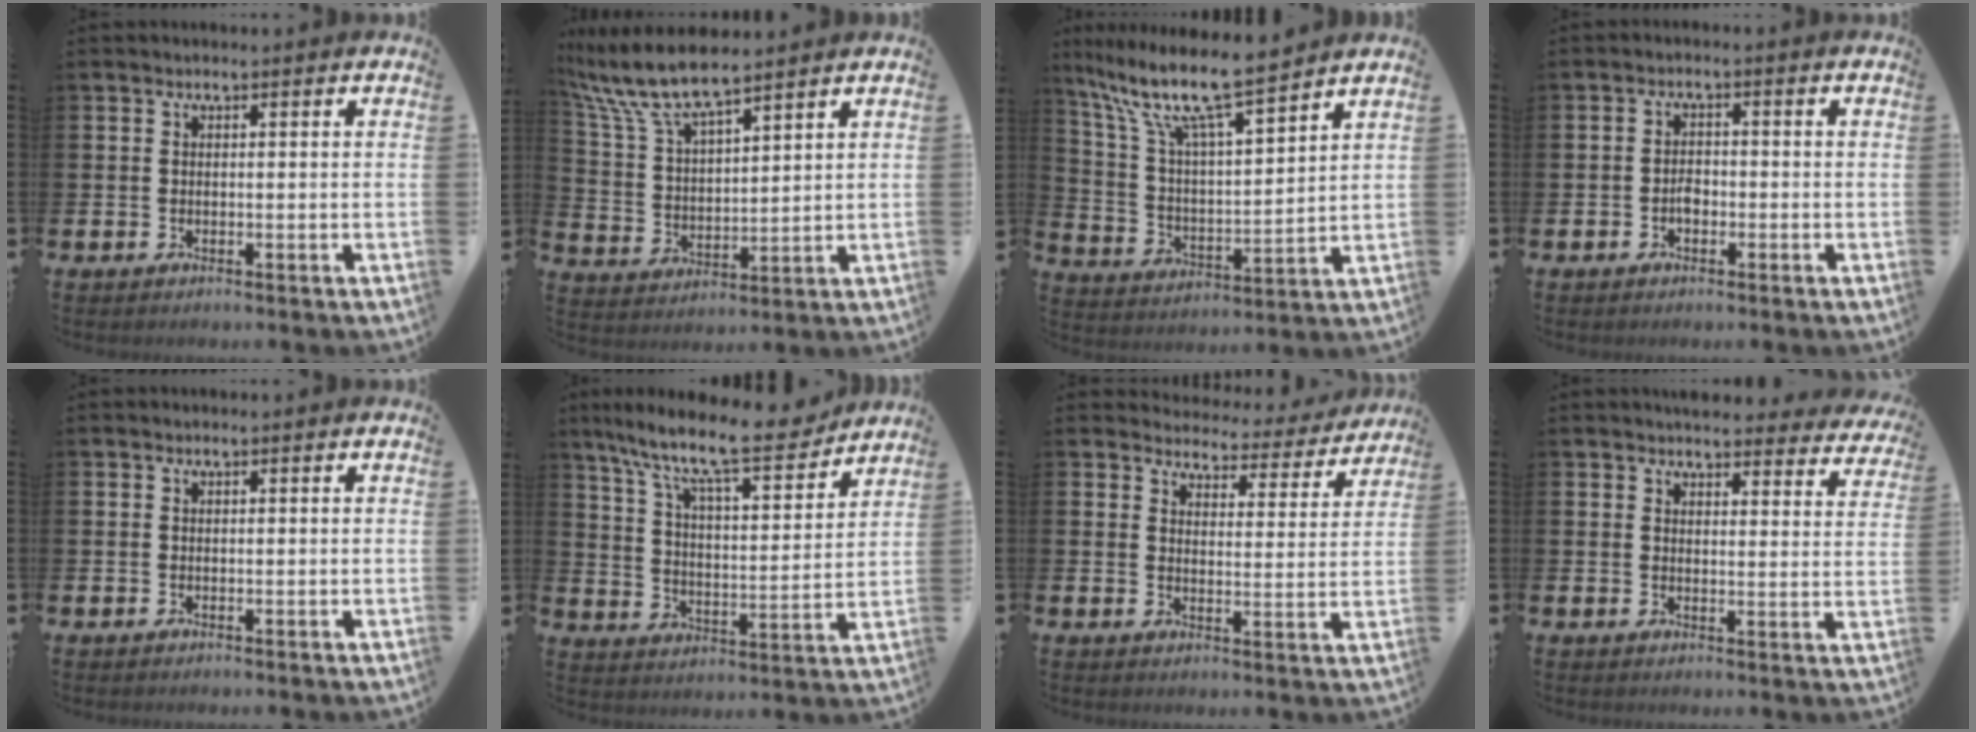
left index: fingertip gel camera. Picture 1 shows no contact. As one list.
[{"total": 8.3, "force": [7.5, 1.5, 3.3], "torque": [-0.100, -0.031, 0.136]}, {"total": 11.2, "force": [9.5, 1.4, 5.8], "torque": [-0.143, -0.056, 0.162]}, {"total": 1.8, "force": [-0.7, 1.2, 1.1], "torque": [-0.013, 0.002, -0.017]}, {"total": 0.0}, {"total": 11.2, "force": [9.6, 2.1, 5.4], "torque": [-0.131, -0.066, 0.159]}, {"total": 3.9, "force": [3.8, 0.9, 0.1], "torque": [-0.011, -0.036, 0.061]}, {"total": 4.4, "force": [4.3, 0.9, 0.2], "torque": [-0.007, -0.027, 0.077]}]